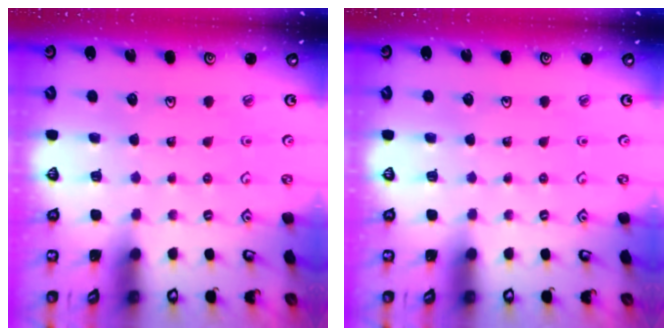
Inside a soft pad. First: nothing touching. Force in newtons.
{"total": 0.0}